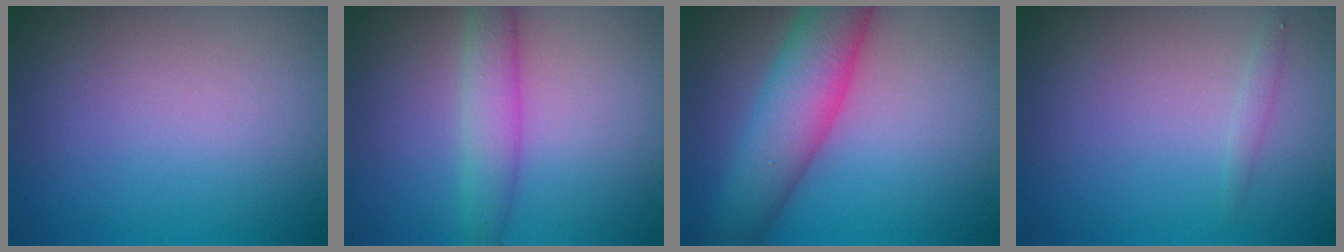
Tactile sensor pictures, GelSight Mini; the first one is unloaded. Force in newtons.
{"total": 3.0, "press": 3.0, "slide": 0.1}
{"total": 6.9, "press": 6.9, "slide": 0.2}
{"total": 0.7, "press": 0.7, "slide": 0.0}